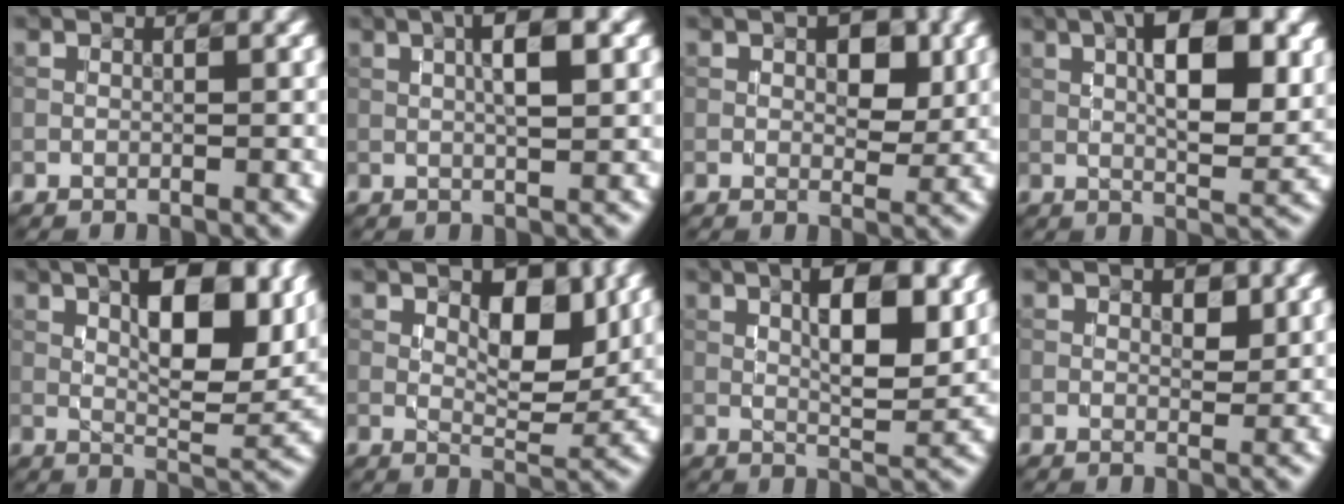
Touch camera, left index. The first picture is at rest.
{"total": 4.0, "force": [1.1, 0.8, 3.8], "torque": [-0.065, 0.009, 0.018]}
{"total": 3.8, "force": [1.1, 2.1, 3.0], "torque": [-0.037, -0.001, 0.017]}
{"total": 8.4, "force": [2.0, 3.1, 7.6], "torque": [-0.107, 0.010, 0.029]}
{"total": 8.6, "force": [3.1, 3.1, 7.4], "torque": [-0.106, 0.000, 0.051]}
{"total": 5.1, "force": [1.9, 2.4, 4.1], "torque": [-0.058, -0.005, 0.029]}
{"total": 6.8, "force": [1.9, 2.1, 6.2], "torque": [-0.088, 0.004, 0.033]}
{"total": 1.5, "force": [0.7, 0.8, 1.0], "torque": [-0.011, -0.002, 0.015]}